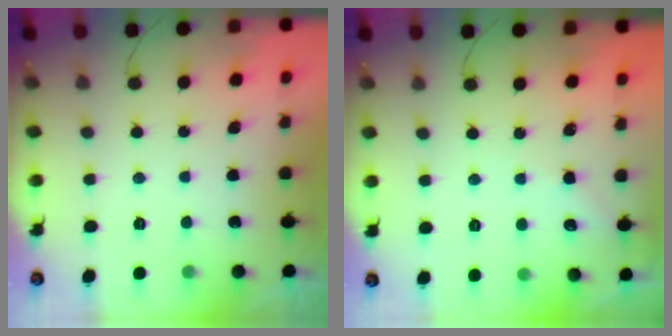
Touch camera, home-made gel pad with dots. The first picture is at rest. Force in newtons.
{"total": 3.0, "press": 3.0, "slide": 0.4}